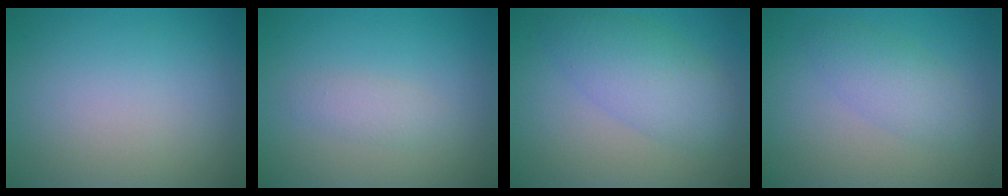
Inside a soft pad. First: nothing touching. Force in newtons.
{"total": 1.4, "press": 1.4, "slide": 0.1}
{"total": 4.9, "press": 4.9, "slide": 0.1}
{"total": 2.8, "press": 2.8, "slide": 0.1}